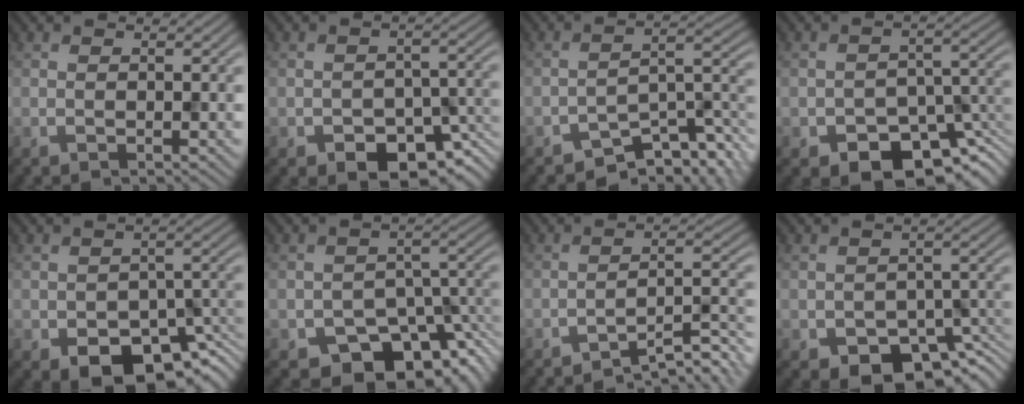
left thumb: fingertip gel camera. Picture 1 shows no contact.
{"total": 7.8, "force": [-4.6, 4.2, 4.8], "torque": [-0.064, -0.017, -0.066]}
{"total": 8.9, "force": [-6.7, 3.0, 5.0], "torque": [-0.056, -0.004, -0.114]}
{"total": 10.2, "force": [-6.3, 5.6, 5.8], "torque": [-0.080, -0.025, -0.099]}
{"total": 9.3, "force": [-5.2, 5.1, 5.8], "torque": [-0.089, -0.028, -0.069]}
{"total": 11.6, "force": [-7.3, 6.3, 6.5], "torque": [-0.090, -0.027, -0.112]}
{"total": 6.3, "force": [-4.8, 1.2, 3.9], "torque": [-0.054, 0.011, -0.079]}
{"total": 7.8, "force": [-4.6, 4.3, 4.6], "torque": [-0.065, -0.023, -0.065]}